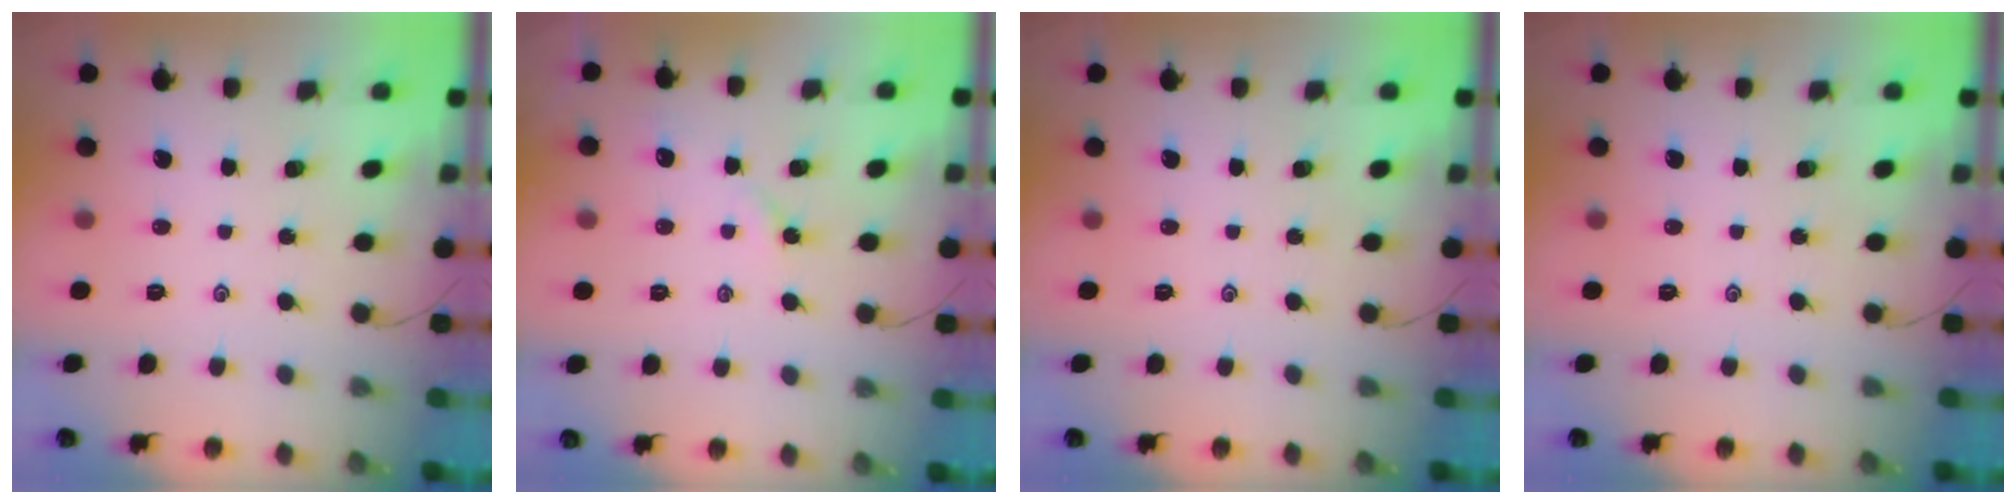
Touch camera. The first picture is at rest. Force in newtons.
{"total": 3.3, "press": 3.2, "slide": 0.6}
{"total": 0.0}
{"total": 0.0}